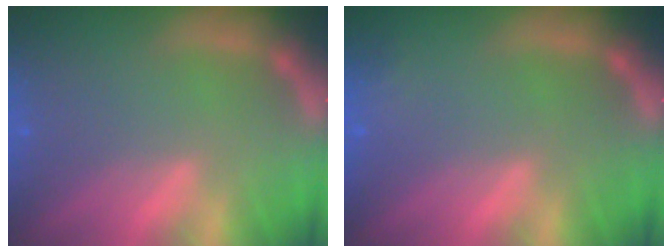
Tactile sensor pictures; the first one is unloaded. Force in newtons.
{"total": 0.9}